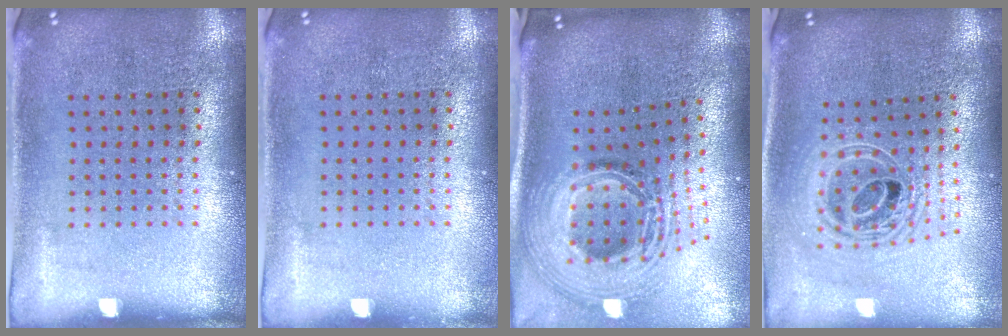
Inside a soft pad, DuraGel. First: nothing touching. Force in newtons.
{"total": 0.0}
{"total": 3.0, "press": 2.1, "slide": 2.2}
{"total": 2.2, "press": 1.7, "slide": 1.5}